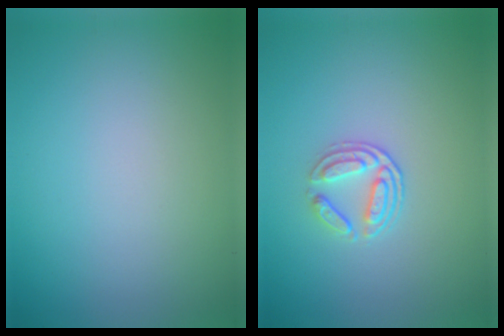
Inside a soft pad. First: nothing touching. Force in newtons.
{"total": 2.4, "press": 1.9, "slide": 1.5}